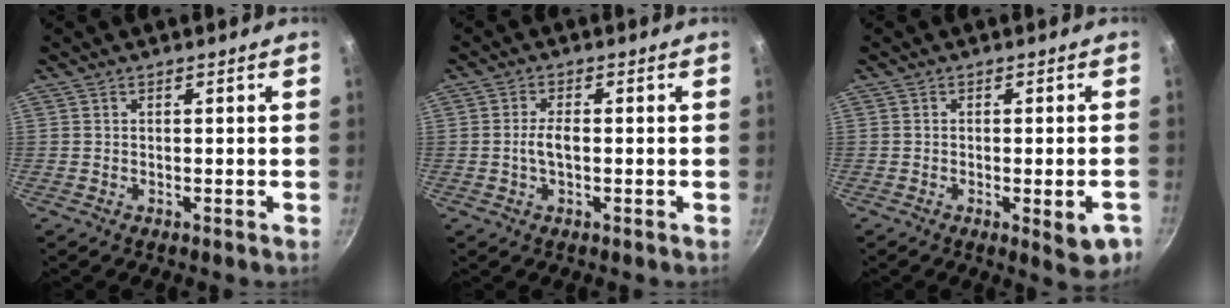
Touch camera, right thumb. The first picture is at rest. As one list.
[{"total": 3.3, "force": [-0.4, 1.4, 2.9], "torque": [-0.057, 0.008, -0.009]}, {"total": 6.4, "force": [-2.4, 1.7, 5.7], "torque": [-0.054, 0.000, -0.028]}]